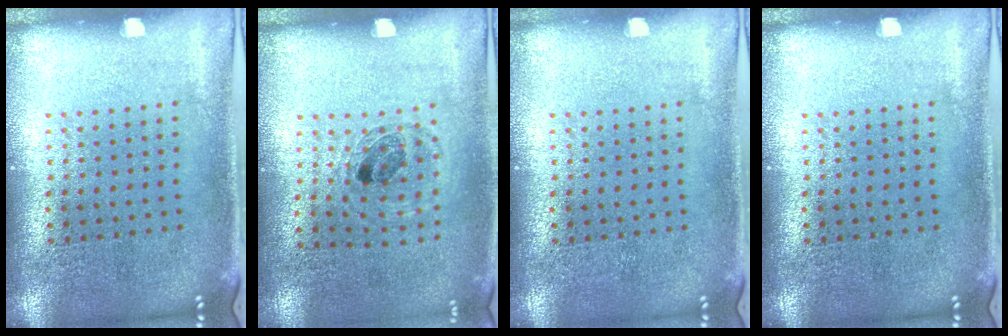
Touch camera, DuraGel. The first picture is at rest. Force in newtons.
{"total": 0.9, "press": 0.9, "slide": 0.1}
{"total": 0.0}
{"total": 0.0}